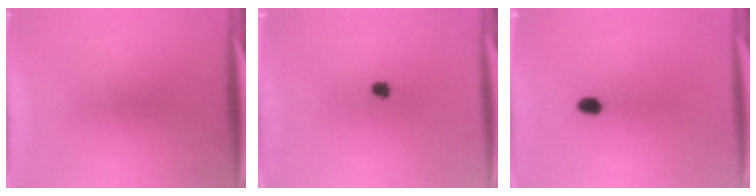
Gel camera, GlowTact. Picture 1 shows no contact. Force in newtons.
{"total": 2.1}
{"total": 2.1}